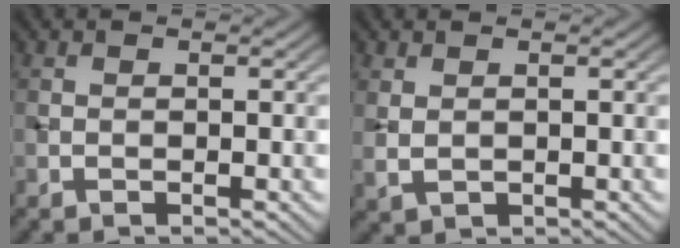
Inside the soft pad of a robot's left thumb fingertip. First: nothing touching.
{"total": 1.7, "force": [0.5, 1.1, 1.1], "torque": [-0.033, -0.004, 0.017]}